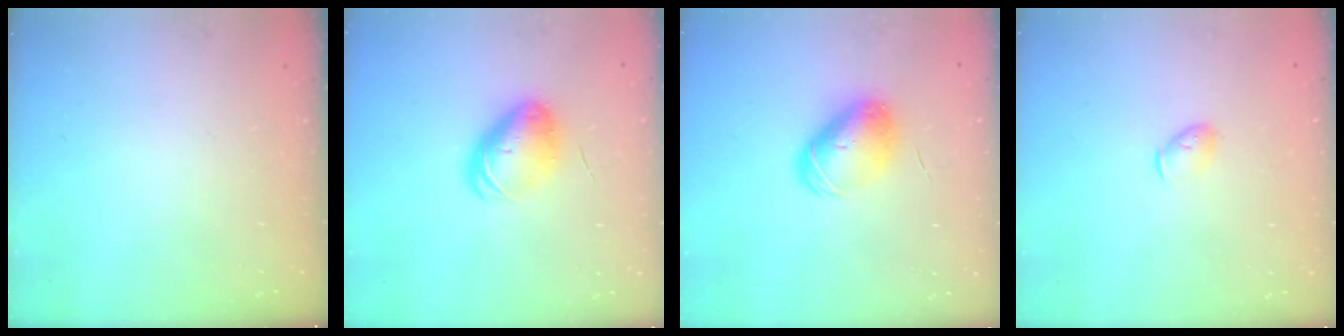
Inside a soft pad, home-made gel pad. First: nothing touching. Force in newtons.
{"total": 9.1, "press": 8.9, "slide": 1.9}
{"total": 9.0, "press": 9.0, "slide": 0.2}
{"total": 4.7, "press": 4.6, "slide": 0.9}